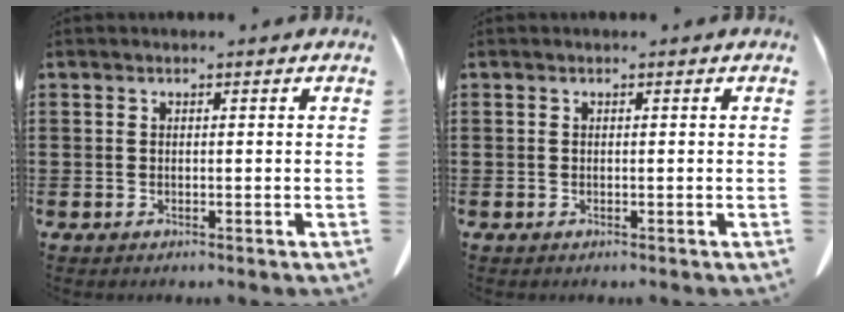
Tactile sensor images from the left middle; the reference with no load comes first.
{"total": 0.0}